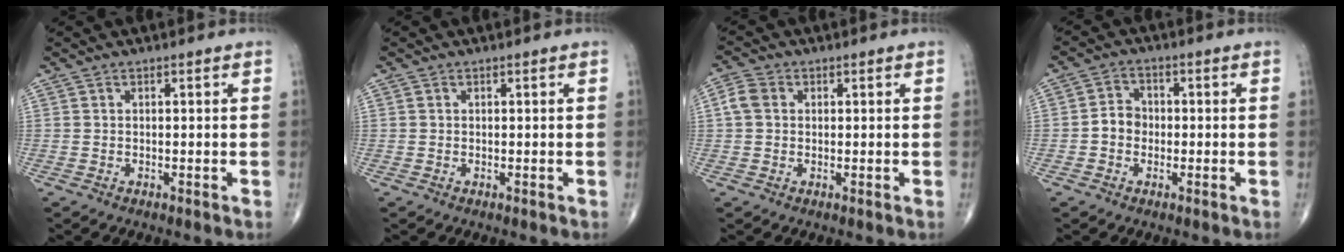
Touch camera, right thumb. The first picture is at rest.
{"total": 0.0}
{"total": 3.6, "force": [0.5, 3.0, 2.1], "torque": [-0.043, 0.011, 0.005]}
{"total": 4.1, "force": [-0.8, 3.5, 2.0], "torque": [-0.021, 0.016, -0.022]}